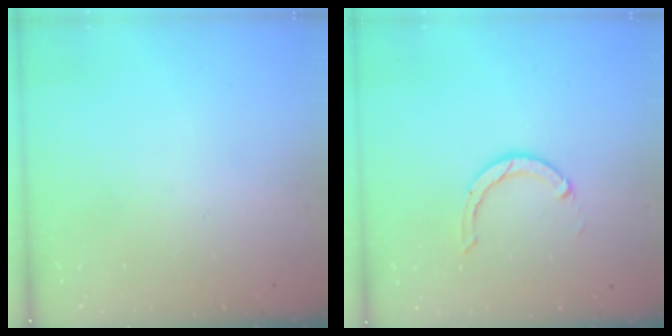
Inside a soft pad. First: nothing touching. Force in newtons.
{"total": 3.6, "press": 3.5, "slide": 0.5}